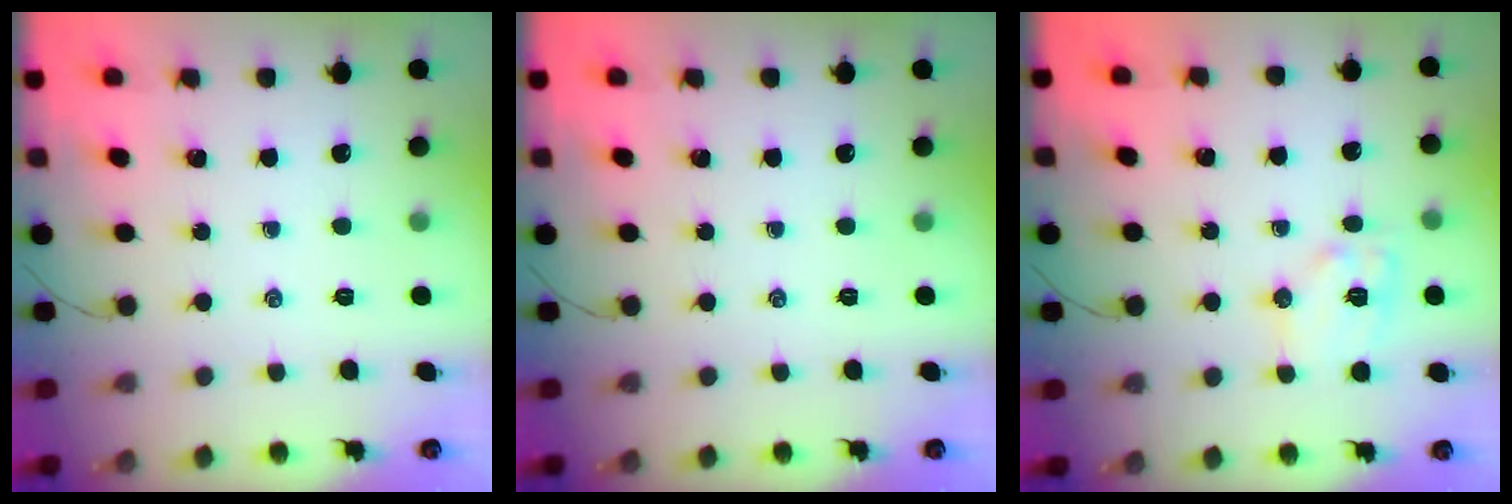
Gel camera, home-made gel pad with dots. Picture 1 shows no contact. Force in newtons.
{"total": 0.0}
{"total": 11.1, "press": 11.1, "slide": 0.6}